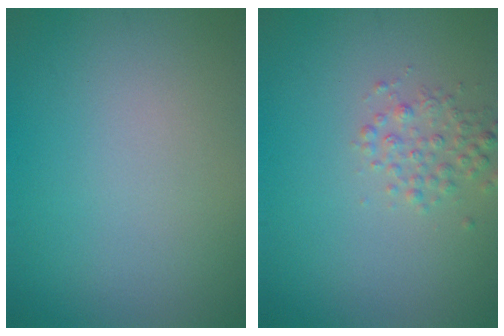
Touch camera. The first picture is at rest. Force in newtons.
{"total": 2.0, "press": 2.0, "slide": 0.1}